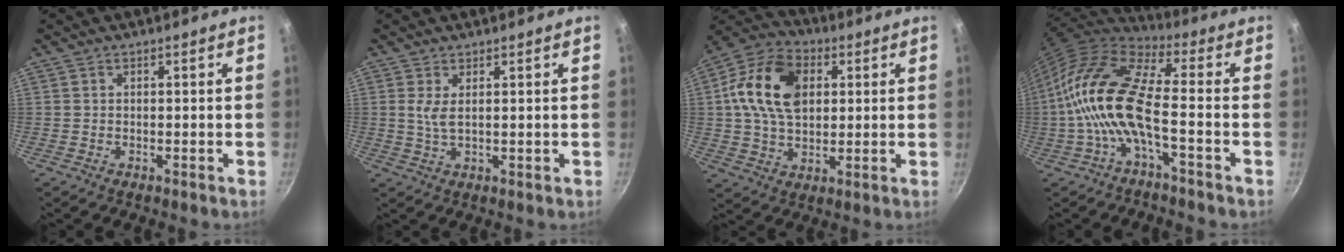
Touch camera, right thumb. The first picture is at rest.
{"total": 3.0, "force": [1.0, 1.0, 2.6], "torque": [-0.055, -0.008, 0.023]}
{"total": 16.5, "force": [3.5, 11.1, 11.7], "torque": [-0.192, 0.010, 0.047]}
{"total": 15.9, "force": [-3.1, 5.8, 14.5], "torque": [-0.291, 0.036, -0.074]}